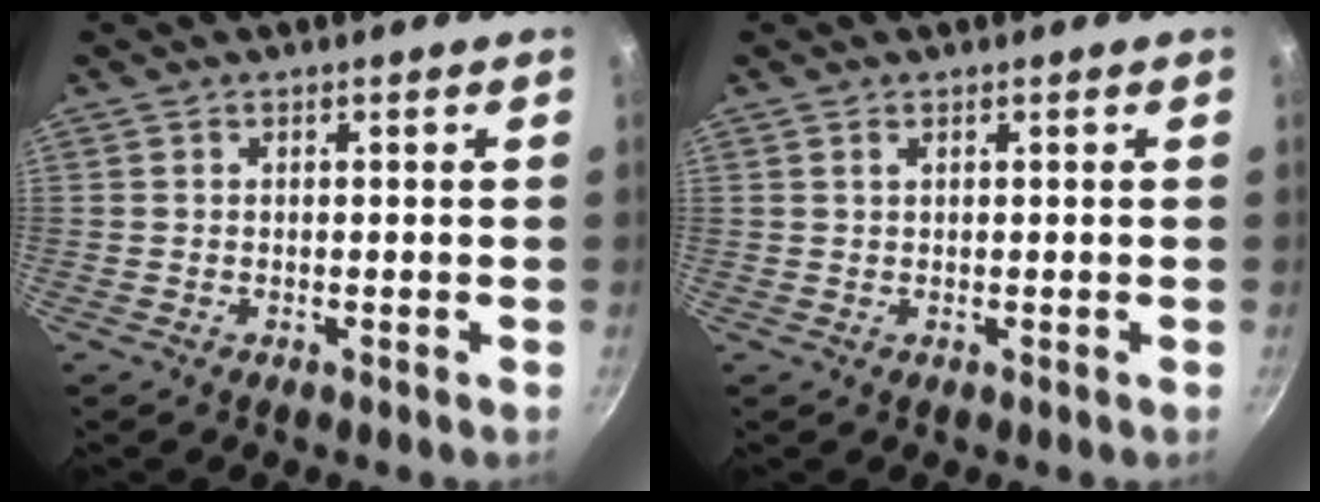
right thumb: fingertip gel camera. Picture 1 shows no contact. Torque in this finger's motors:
{"motor_torque": [-0.42, -0.23, -0.28, 0.28, 0.10]}